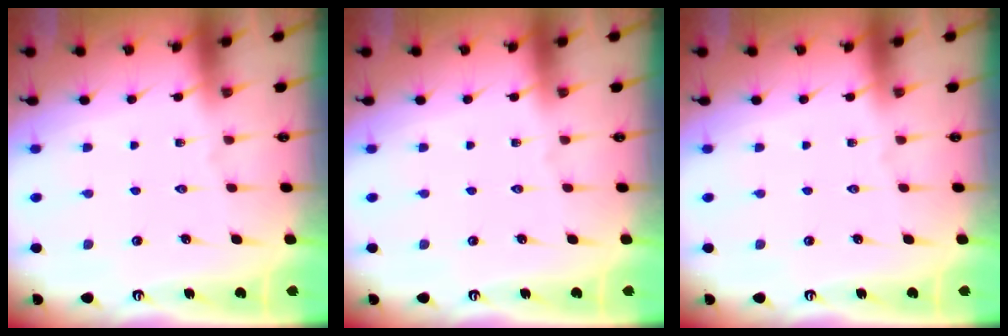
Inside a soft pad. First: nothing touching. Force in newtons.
{"total": 0.0}
{"total": 0.0}